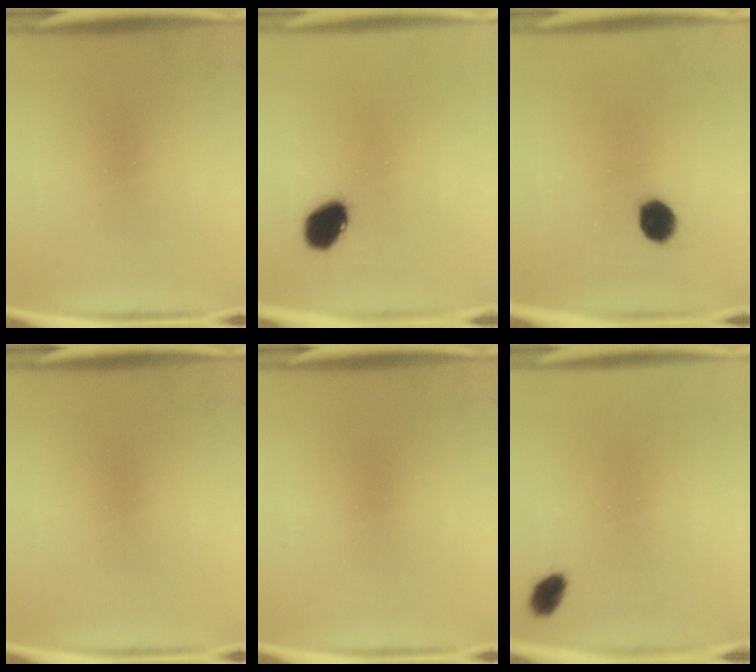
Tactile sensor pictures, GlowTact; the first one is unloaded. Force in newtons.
{"total": 7.7}
{"total": 5.3}
{"total": 0.0}
{"total": 0.0}
{"total": 3.0}